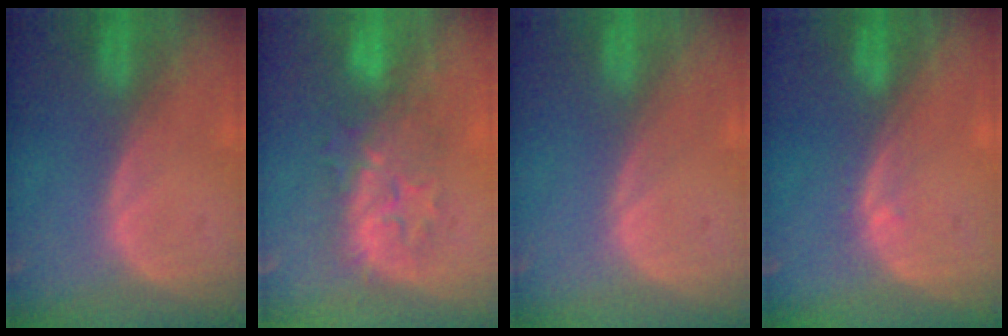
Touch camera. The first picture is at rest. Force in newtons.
{"total": 7.9, "press": 7.8, "slide": 1.3}
{"total": 0.0}
{"total": 0.7, "press": 0.7, "slide": 0.2}